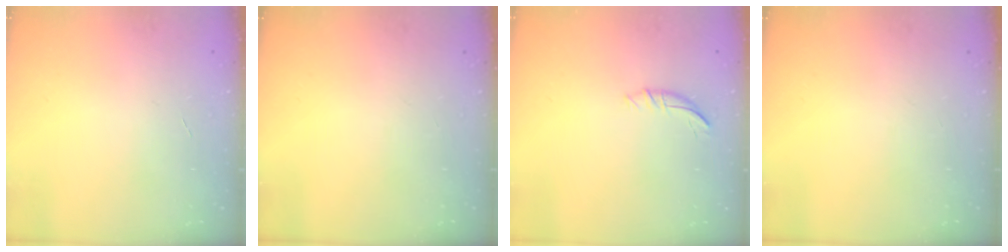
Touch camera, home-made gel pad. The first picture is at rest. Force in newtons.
{"total": 0.0}
{"total": 6.5, "press": 6.4, "slide": 0.7}
{"total": 0.0}